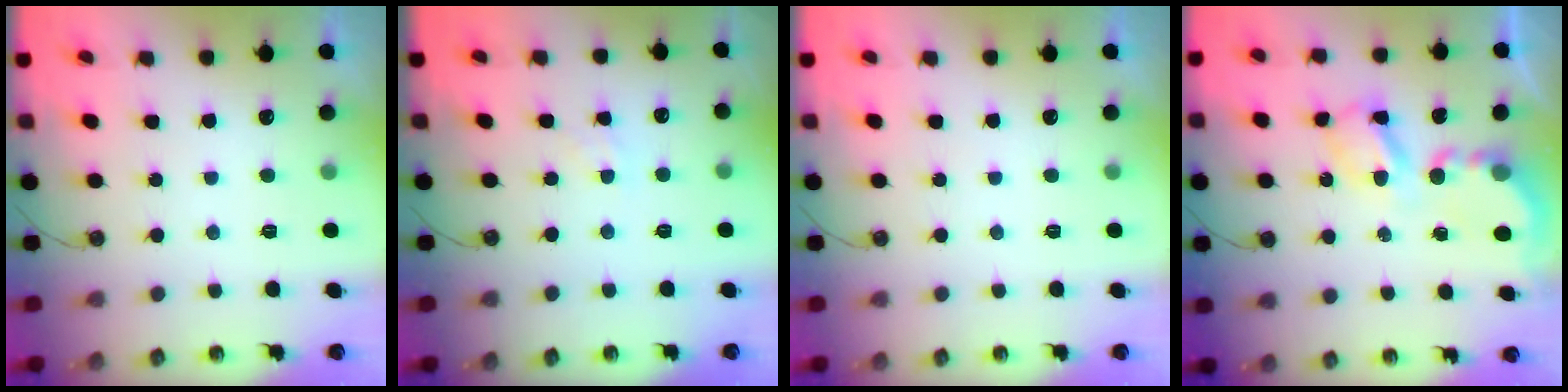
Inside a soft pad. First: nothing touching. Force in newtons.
{"total": 1.7, "press": 1.7, "slide": 0.3}
{"total": 0.0}
{"total": 6.9, "press": 6.9, "slide": 0.5}